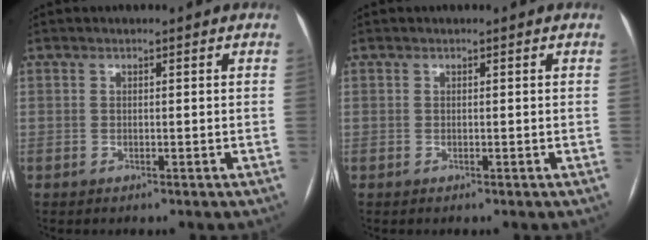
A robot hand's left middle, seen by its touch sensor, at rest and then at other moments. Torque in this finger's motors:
{"motor_torque": [-0.02, 0.03, 0.00, 0.00]}